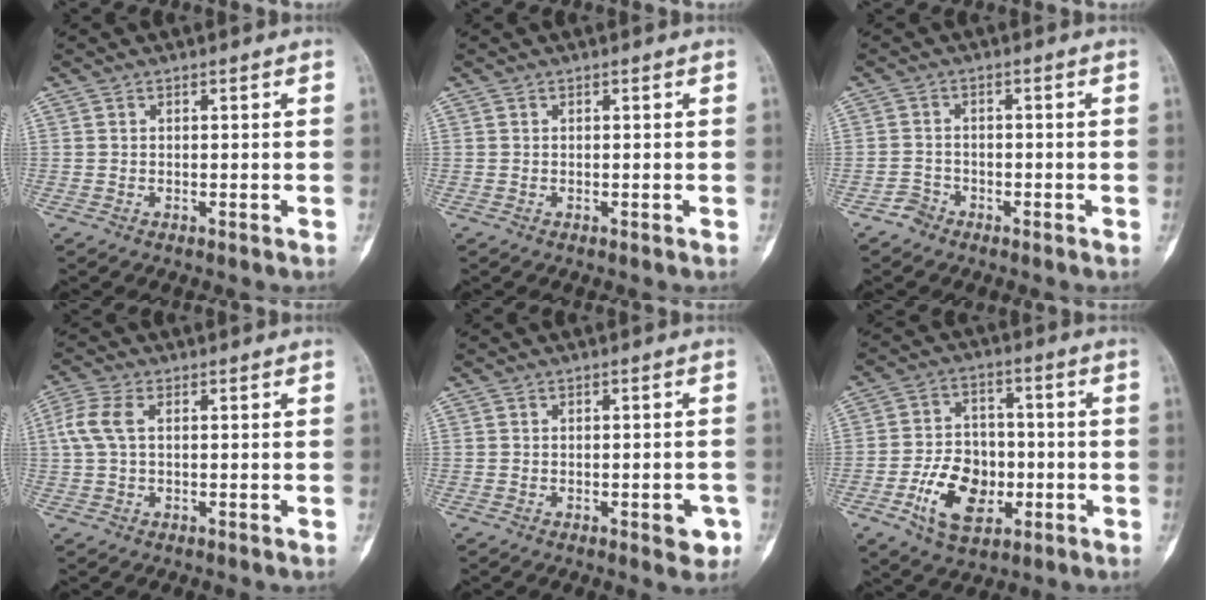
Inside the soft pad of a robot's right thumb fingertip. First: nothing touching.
{"total": 0.0}
{"total": 2.2, "force": [-1.7, 1.4, 0.0], "torque": [0.001, 0.010, -0.036]}
{"total": 5.2, "force": [0.9, 2.9, 4.3], "torque": [-0.120, 0.015, 0.014]}
{"total": 3.7, "force": [-1.5, 1.6, 3.0], "torque": [-0.022, 0.008, -0.013]}
{"total": 11.9, "force": [-3.8, 8.2, 7.8], "torque": [-0.111, 0.019, -0.063]}